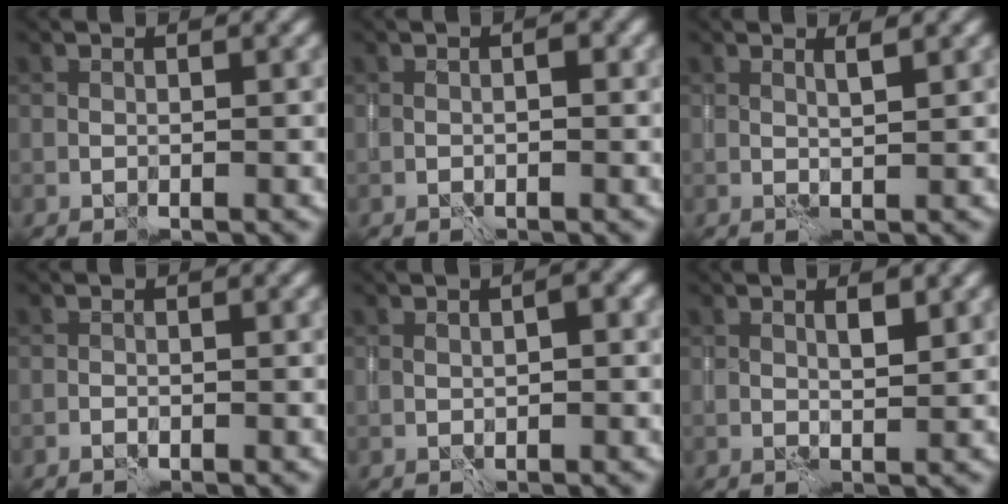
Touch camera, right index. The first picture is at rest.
{"total": 0.7, "force": [-0.2, 0.3, 0.6], "torque": [-0.003, 0.004, -0.003]}
{"total": 1.1, "force": [0.8, 0.2, 0.7], "torque": [-0.008, 0.000, 0.011]}
{"total": 0.5, "force": [-0.5, 0.1, 0.1], "torque": [-0.009, 0.002, -0.011]}
{"total": 1.3, "force": [0.1, 0.4, 1.2], "torque": [-0.019, 0.002, 0.004]}
{"total": 1.4, "force": [0.9, 0.3, 1.1], "torque": [-0.015, -0.002, 0.014]}